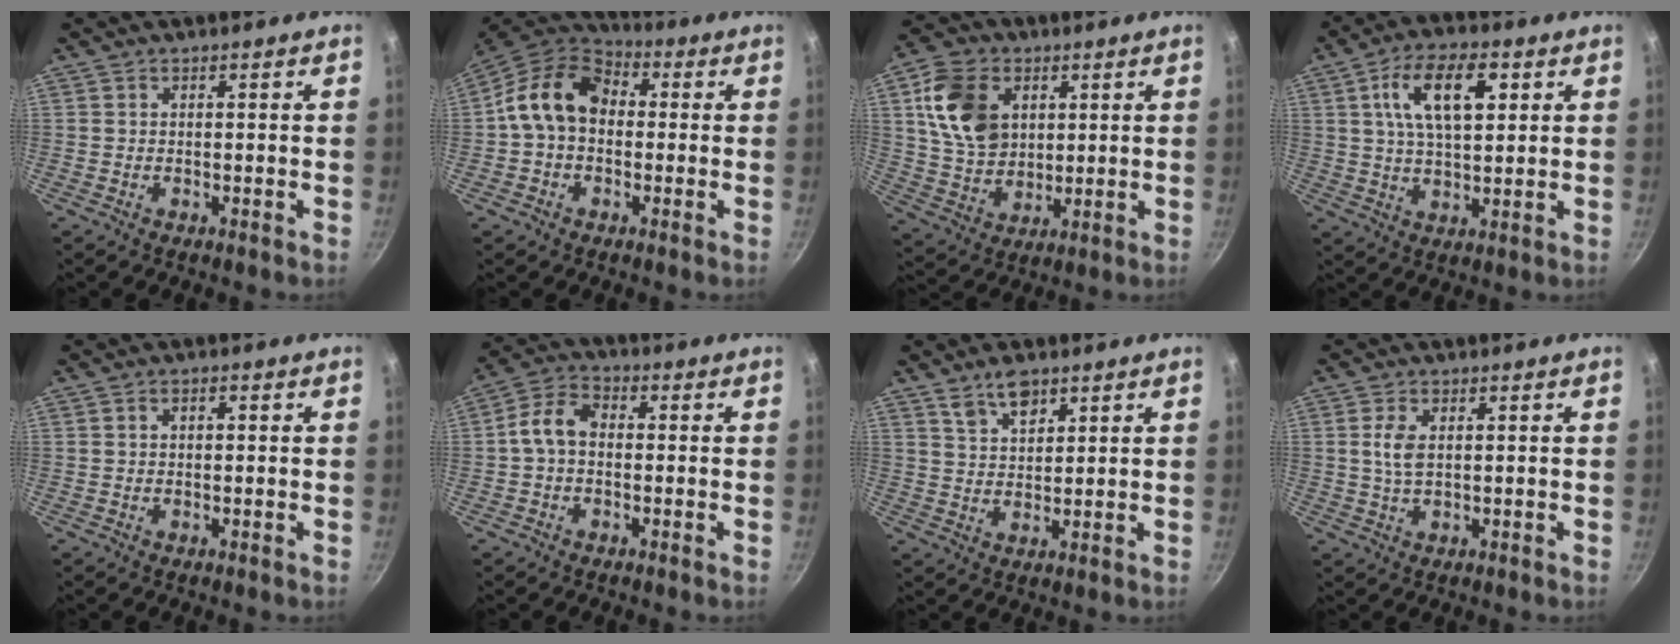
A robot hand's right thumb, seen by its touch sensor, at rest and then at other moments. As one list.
[{"total": 13.1, "force": [0.6, 9.9, 8.5], "torque": [-0.123, 0.034, -0.009]}, {"total": 14.8, "force": [4.3, 10.9, 9.0], "torque": [-0.144, -0.013, 0.084]}, {"total": 12.7, "force": [4.1, 6.1, 10.4], "torque": [-0.165, -0.001, 0.068]}, {"total": 1.3, "force": [0.2, 0.9, 1.0], "torque": [-0.018, 0.008, 0.002]}, {"total": 6.5, "force": [-0.5, 4.7, 4.5], "torque": [-0.079, 0.026, -0.024]}, {"total": 5.6, "force": [3.8, 2.6, 3.2], "torque": [-0.045, -0.020, 0.071]}, {"total": 4.3, "force": [0.9, 2.3, 3.5], "torque": [-0.072, -0.002, 0.020]}]